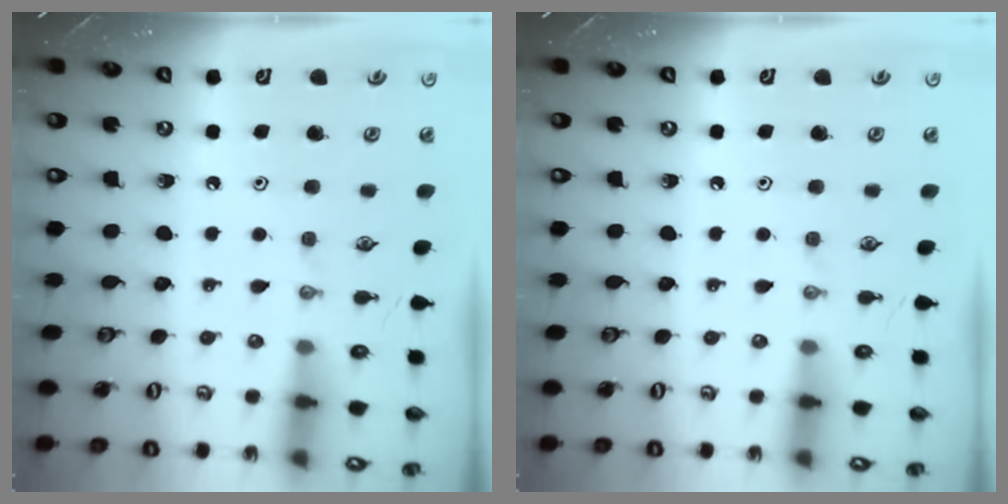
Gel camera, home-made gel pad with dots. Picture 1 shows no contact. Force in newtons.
{"total": 0.0}